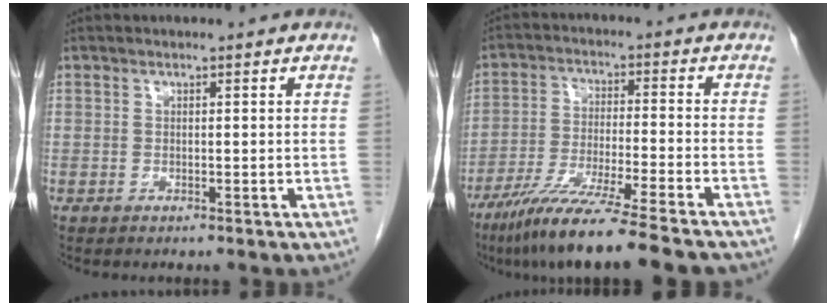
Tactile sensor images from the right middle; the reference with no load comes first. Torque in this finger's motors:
{"motor_torque": [1.17, -0.97, 0.72, 0.12]}